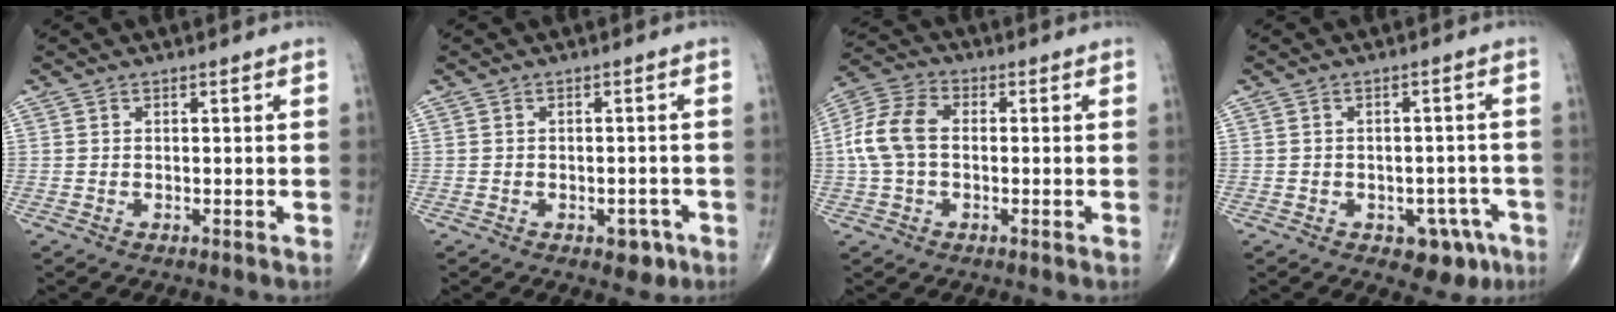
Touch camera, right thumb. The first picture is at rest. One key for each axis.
{"total": 3.2, "fx": -1.7, "fy": 1.9, "fz": 2.0, "tx": -0.009, "ty": 0.008, "tz": -0.019}
{"total": 9.5, "fx": 0.0, "fy": 6.3, "fz": 7.1, "tx": -0.152, "ty": 0.029, "tz": -0.009}
{"total": 6.9, "fx": -3.5, "fy": 4.4, "fz": 4.0, "tx": -0.022, "ty": 0.025, "tz": -0.039}